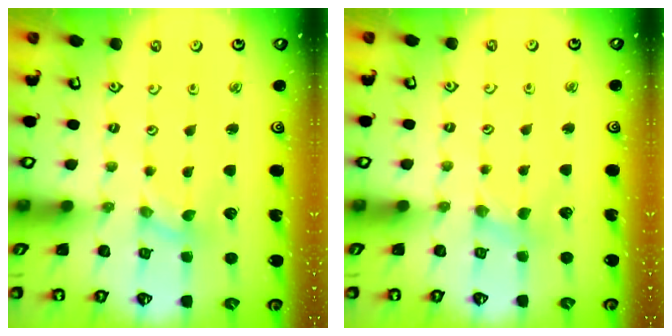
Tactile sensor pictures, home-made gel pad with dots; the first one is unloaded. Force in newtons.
{"total": 1.5, "press": 1.5, "slide": 0.3}